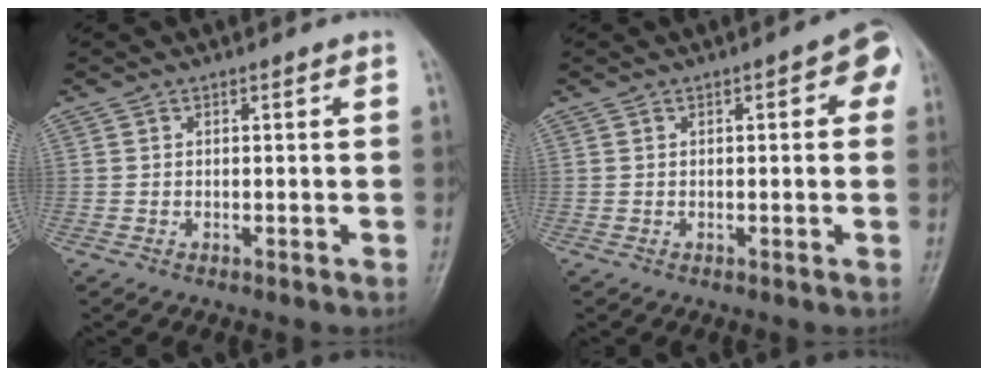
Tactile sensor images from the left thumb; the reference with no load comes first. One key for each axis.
{"total": 4.5, "fx": 1.3, "fy": 2.0, "fz": 3.9, "tx": -0.029, "ty": 0.007, "tz": 0.005}